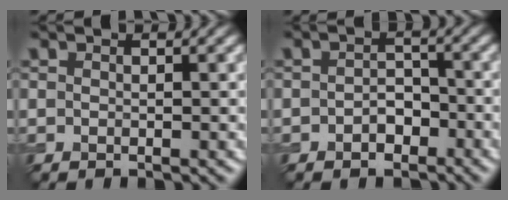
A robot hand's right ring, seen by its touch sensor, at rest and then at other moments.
{"total": 2.2, "force": [-1.1, 1.6, 1.1], "torque": [-0.017, 0.003, -0.020]}